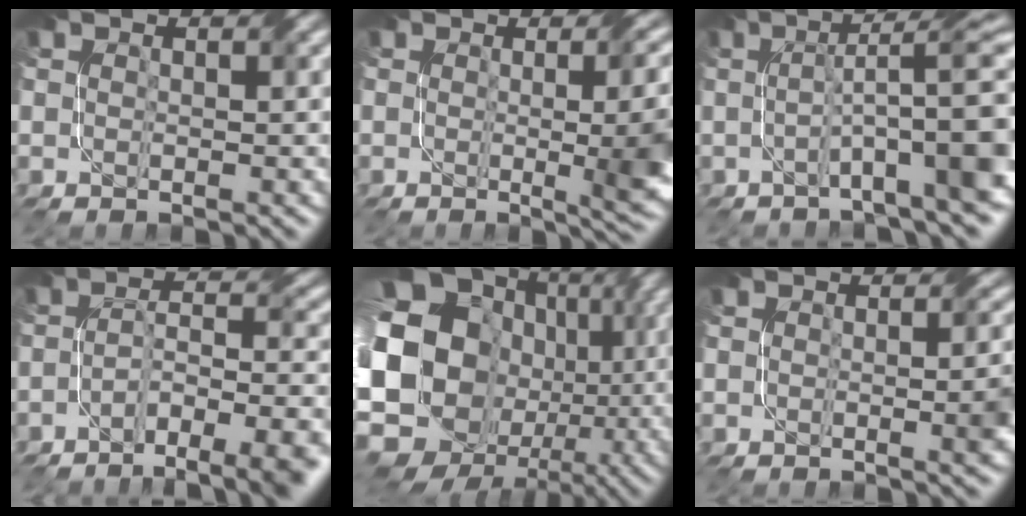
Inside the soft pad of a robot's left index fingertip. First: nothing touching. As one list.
[{"total": 10.8, "force": [-0.2, 4.3, 9.9], "torque": [-0.072, 0.001, 0.000]}, {"total": 10.9, "force": [-1.0, 2.3, 10.6], "torque": [-0.132, 0.023, -0.018]}, {"total": 8.3, "force": [-4.8, 2.2, 6.4], "torque": [-0.093, 0.003, -0.074]}, {"total": 22.2, "force": [-1.3, 18.2, 12.6], "torque": [-0.231, -0.001, -0.064]}, {"total": 3.4, "force": [-0.3, 1.1, 3.2], "torque": [-0.033, 0.005, -0.005]}]